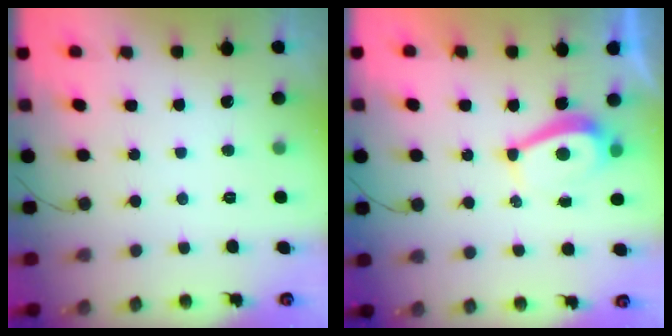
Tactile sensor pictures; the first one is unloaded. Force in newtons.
{"total": 5.5, "press": 5.5, "slide": 0.7}